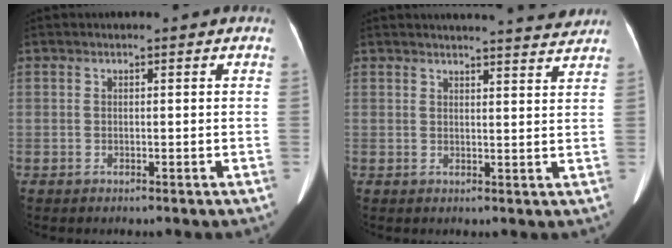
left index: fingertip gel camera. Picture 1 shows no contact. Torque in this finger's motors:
{"motor_torque": [-0.09, -1.00, 0.08, 0.04]}